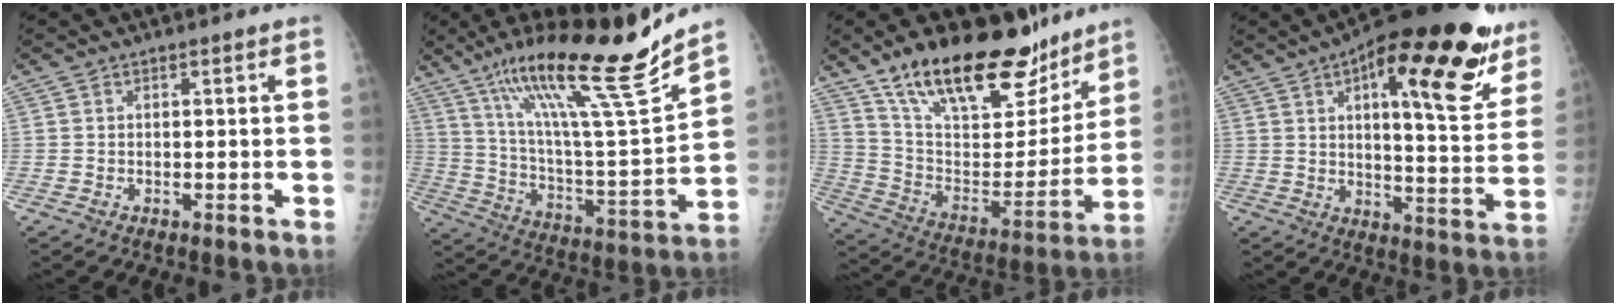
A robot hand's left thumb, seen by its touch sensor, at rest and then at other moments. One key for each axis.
{"total": 24.5, "fx": 17.5, "fy": 1.9, "fz": 17.1, "tx": -0.258, "ty": -0.072, "tz": 0.304}
{"total": 27.3, "fx": 19.1, "fy": 11.4, "fz": 15.9, "tx": -0.215, "ty": -0.065, "tz": 0.317}
{"total": 25.4, "fx": 13.8, "fy": 8.4, "fz": 19.6, "tx": -0.237, "ty": -0.037, "tz": 0.195}